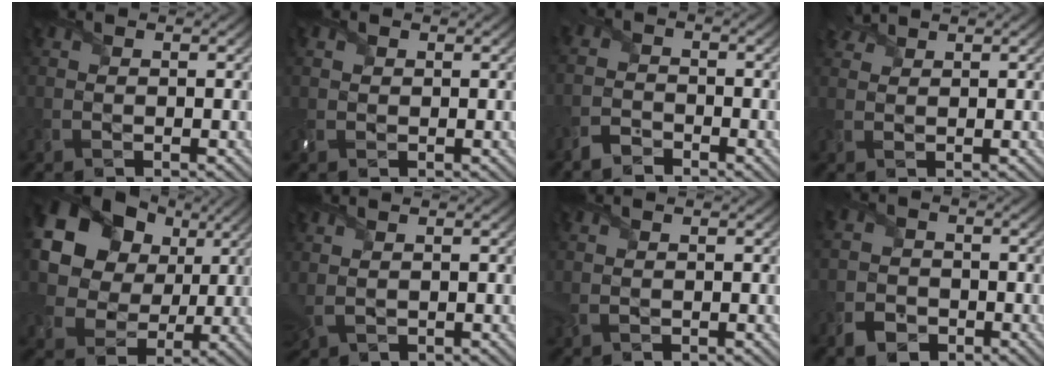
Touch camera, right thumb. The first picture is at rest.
{"total": 1.2, "force": [0.4, 1.0, 0.4], "torque": [-0.017, 0.001, 0.007]}
{"total": 2.4, "force": [-2.2, 0.8, 0.5], "torque": [-0.014, 0.004, -0.055]}
{"total": 2.1, "force": [1.9, 0.6, 0.5], "torque": [-0.018, 0.010, 0.040]}
{"total": 17.2, "force": [6.9, 13.3, 8.5], "torque": [-0.227, 0.056, 0.134]}
{"total": 1.6, "force": [0.9, 0.5, 1.3], "torque": [-0.041, 0.005, 0.025]}
{"total": 0.9, "force": [0.1, 0.5, 0.7], "torque": [-0.024, 0.001, 0.004]}
{"total": 2.7, "force": [-1.8, 1.9, 0.7], "torque": [-0.020, -0.002, -0.042]}